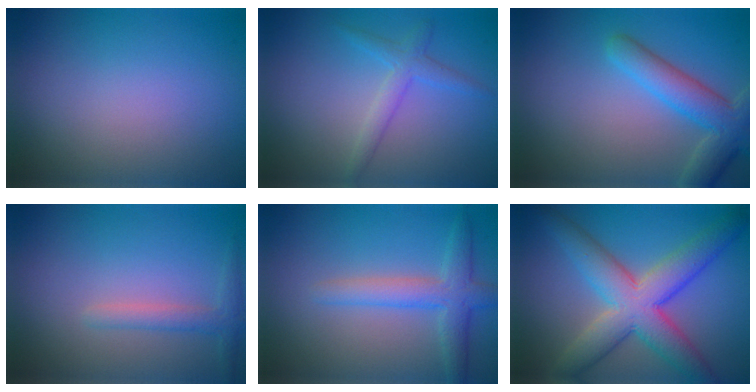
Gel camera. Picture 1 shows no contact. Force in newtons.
{"total": 2.2, "press": 2.2, "slide": 0.1}
{"total": 5.3, "press": 5.3, "slide": 0.4}
{"total": 1.9, "press": 1.9, "slide": 0.1}
{"total": 3.8, "press": 3.8, "slide": 0.1}
{"total": 8.7, "press": 8.7, "slide": 0.2}